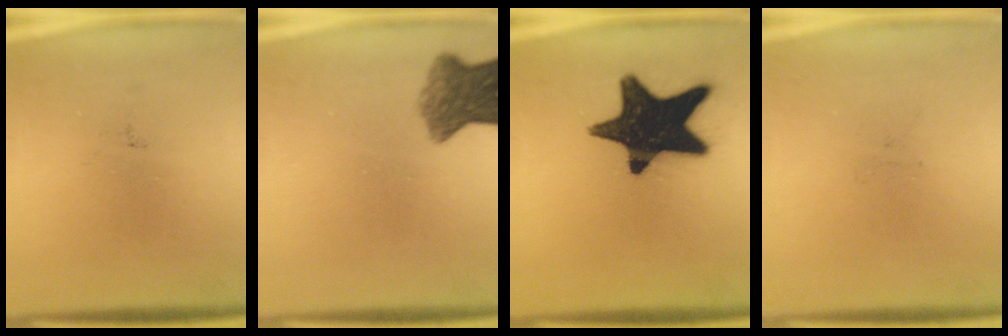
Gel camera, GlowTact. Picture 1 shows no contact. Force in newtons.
{"total": 6.7}
{"total": 18.6}
{"total": 0.0}